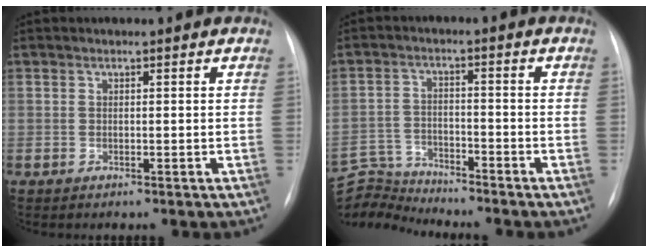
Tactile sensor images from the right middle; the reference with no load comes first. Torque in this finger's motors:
{"motor_torque": [-0.31, -0.18, -0.27, -0.08]}